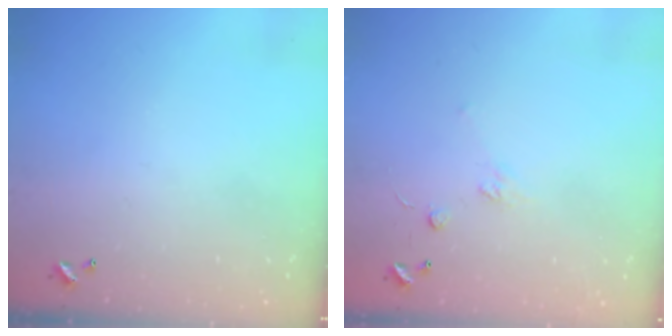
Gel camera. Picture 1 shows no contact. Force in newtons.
{"total": 2.5, "press": 2.3, "slide": 1.0}